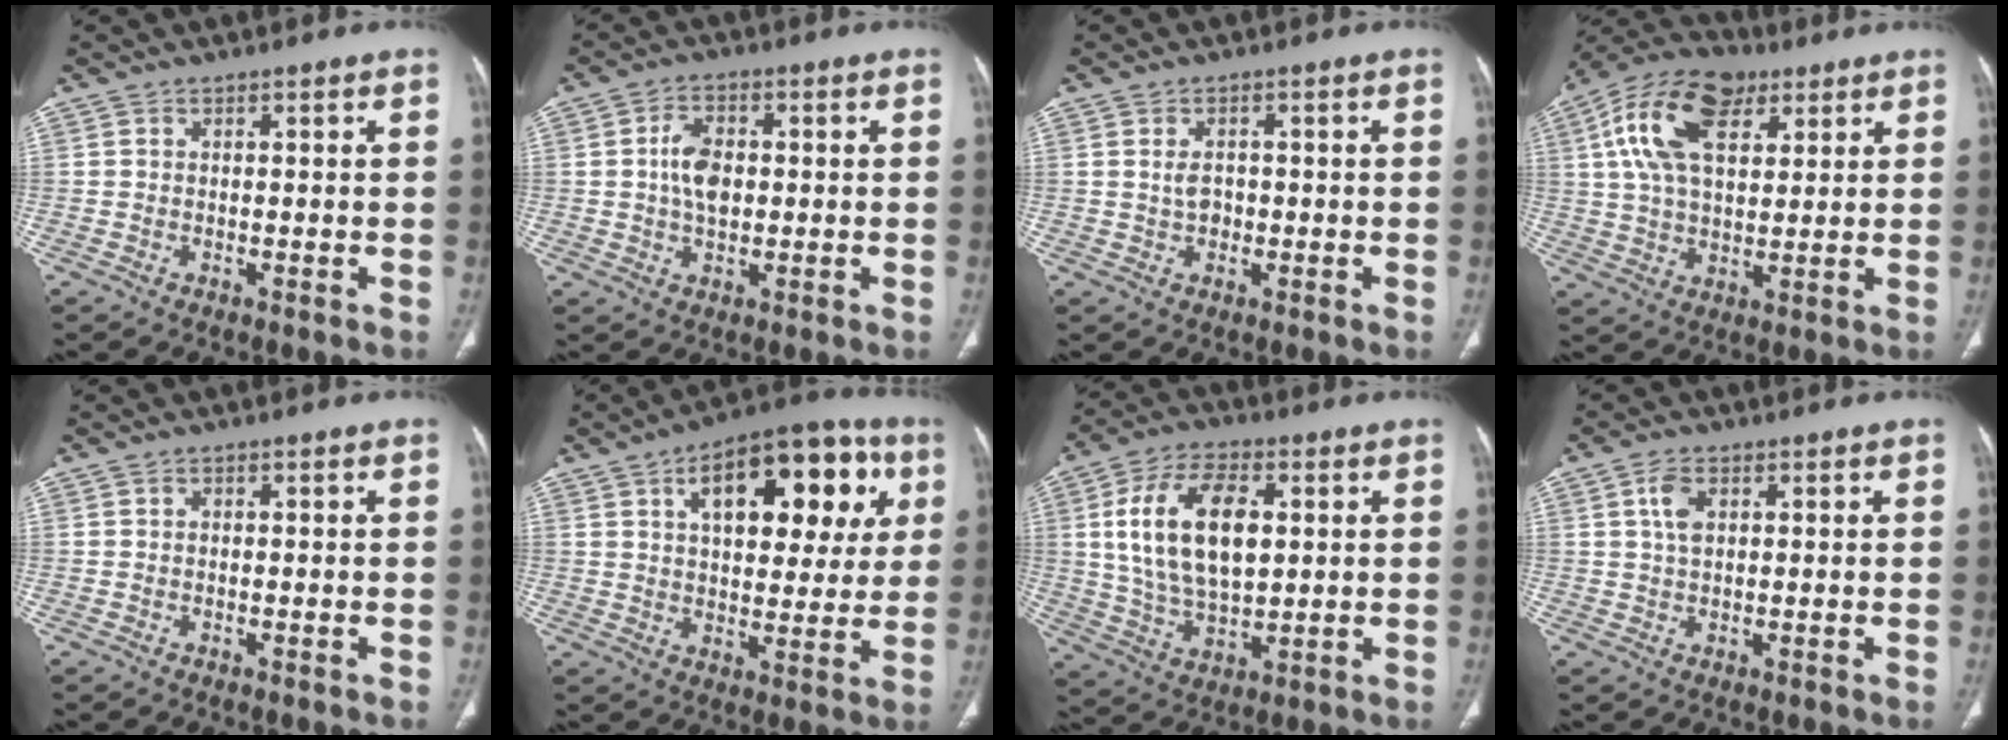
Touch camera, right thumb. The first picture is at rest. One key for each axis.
{"total": 6.2, "fx": 0.4, "fy": 3.9, "fz": 4.8, "tx": -0.081, "ty": 0.006, "tz": 0.007}
{"total": 2.4, "fx": 0.1, "fy": 1.7, "fz": 1.7, "tx": -0.027, "ty": 0.003, "tz": 0.005}
{"total": 16.8, "fx": 6.4, "fy": 9.5, "fz": 12.2, "tx": -0.216, "ty": 0.005, "tz": 0.110}
{"total": 0.5, "fx": 0.2, "fy": 0.4, "fz": 0.3, "tx": -0.006, "ty": 0.005, "tz": 0.003}
{"total": 21.2, "fx": 7.7, "fy": 10.7, "fz": 16.7, "tx": -0.190, "ty": 0.008, "tz": 0.109}
{"total": 17.5, "fx": 3.5, "fy": 9.6, "fz": 14.2, "tx": -0.254, "ty": -0.002, "tz": 0.068}
{"total": 4.1, "fx": 1.4, "fy": 2.4, "fz": 3.0, "tx": -0.059, "ty": 0.002, "tz": 0.028}